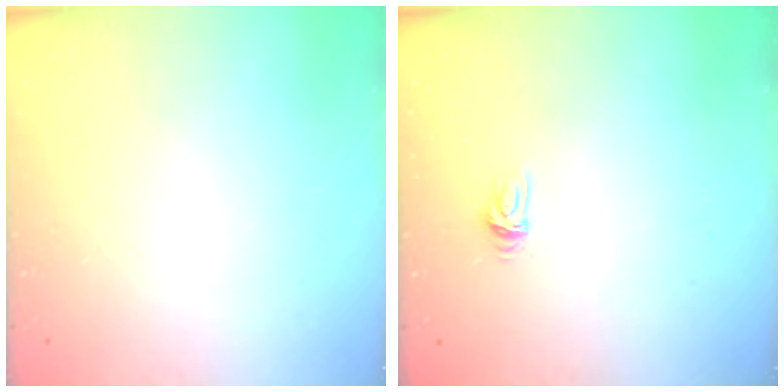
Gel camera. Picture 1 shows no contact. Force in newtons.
{"total": 3.7, "press": 3.7, "slide": 0.4}